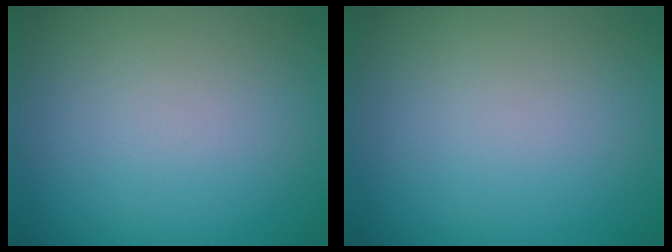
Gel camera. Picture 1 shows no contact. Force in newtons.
{"total": 0.0}